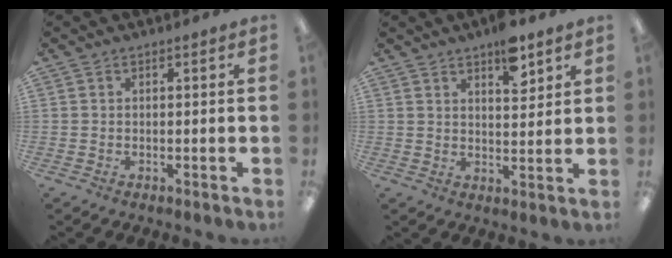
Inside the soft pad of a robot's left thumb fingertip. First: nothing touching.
{"total": 8.0, "force": [5.5, 3.2, 4.8], "torque": [-0.051, -0.033, 0.088]}